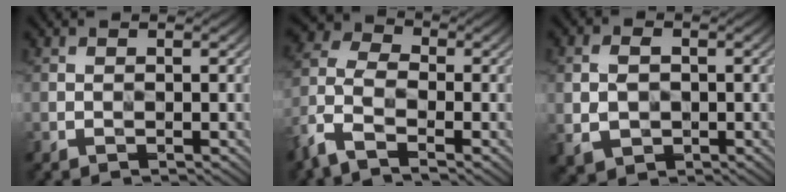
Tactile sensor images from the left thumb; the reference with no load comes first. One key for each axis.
{"total": 7.4, "fx": -4.3, "fy": 3.8, "fz": 4.7, "tx": -0.122, "ty": -0.006, "tz": -0.103}
{"total": 4.2, "fx": -0.2, "fy": 3.4, "fz": 2.5, "tx": -0.060, "ty": -0.003, "tz": 0.000}